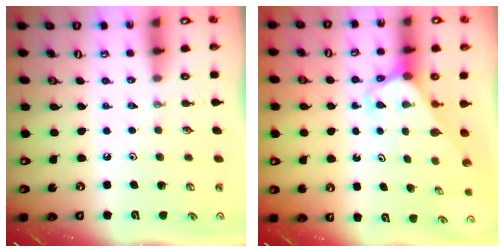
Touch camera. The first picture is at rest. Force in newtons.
{"total": 2.8, "press": 2.8, "slide": 0.2}